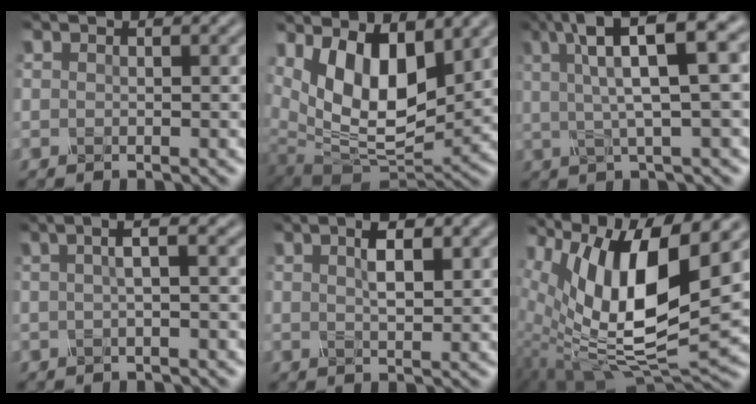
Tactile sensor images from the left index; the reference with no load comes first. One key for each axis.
{"total": 10.6, "fx": 3.7, "fy": 5.4, "fz": 8.3, "tx": -0.142, "ty": -0.014, "tz": 0.072}
{"total": 9.8, "fx": 3.9, "fy": 2.4, "fz": 8.7, "tx": -0.130, "ty": 0.026, "tz": 0.066}
{"total": 2.6, "fx": 0.2, "fy": 0.6, "fz": 2.5, "tx": -0.032, "ty": 0.008, "tz": 0.005}
{"total": 3.1, "fx": 0.9, "fy": 0.9, "fz": 2.8, "tx": -0.054, "ty": 0.005, "tz": 0.024}
{"total": 12.8, "fx": 3.7, "fy": 5.1, "fz": 11.1, "tx": -0.206, "ty": -0.003, "tz": 0.079}